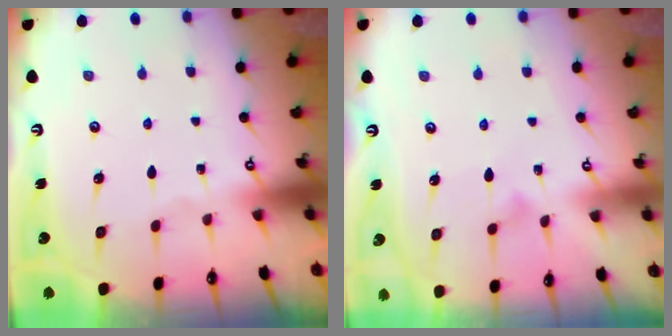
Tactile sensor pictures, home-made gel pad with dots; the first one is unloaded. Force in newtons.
{"total": 5.0, "press": 5.0, "slide": 0.3}